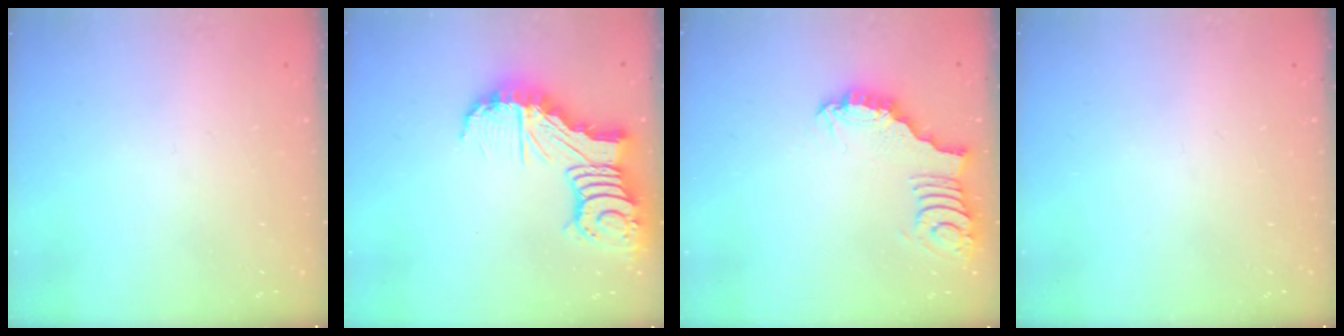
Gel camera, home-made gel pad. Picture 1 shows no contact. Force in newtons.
{"total": 13.4, "press": 13.3, "slide": 1.6}
{"total": 3.0, "press": 3.0, "slide": 0.0}
{"total": 0.0}